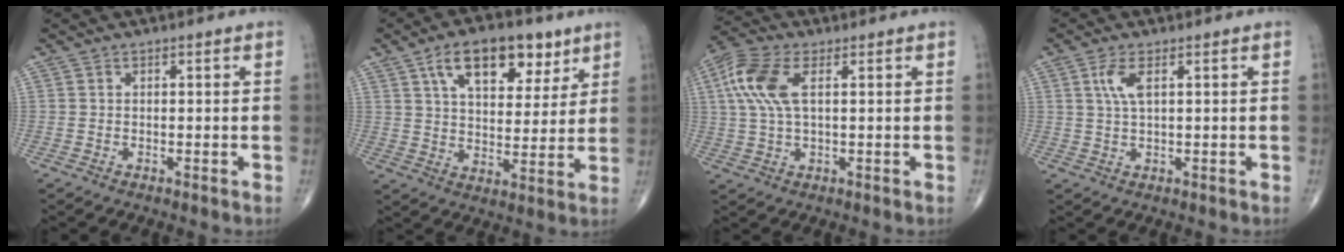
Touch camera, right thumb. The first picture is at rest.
{"total": 14.9, "force": [7.9, 7.8, 10.0], "torque": [-0.119, -0.025, 0.129]}
{"total": 9.6, "force": [2.6, 4.6, 8.1], "torque": [-0.194, 0.016, 0.048]}
{"total": 3.8, "force": [1.3, 1.2, 3.4], "torque": [-0.078, 0.001, 0.030]}